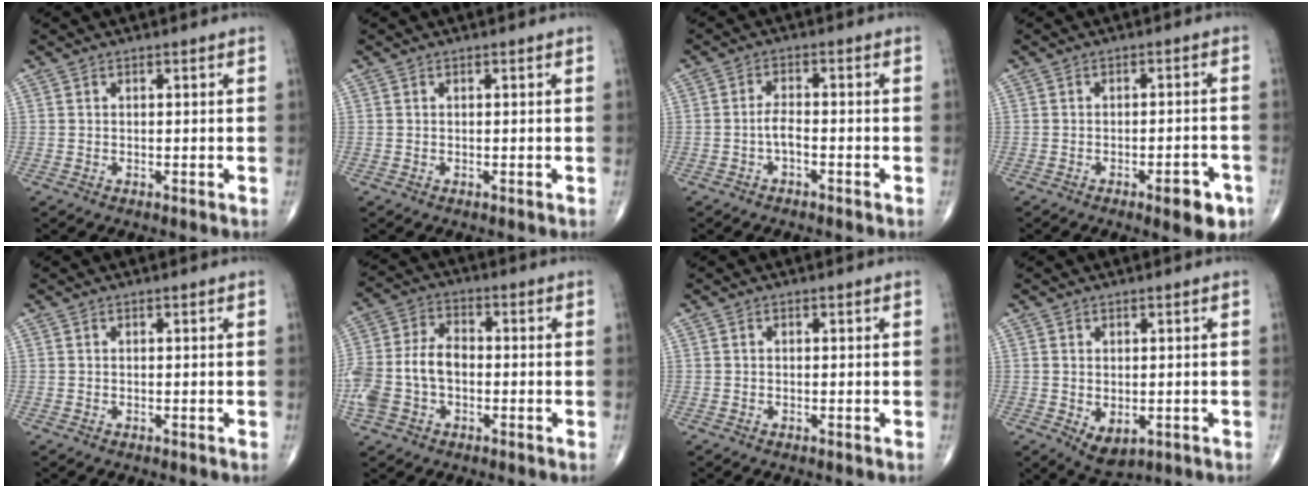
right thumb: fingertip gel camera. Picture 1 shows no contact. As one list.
[{"total": 0.0}, {"total": 2.7, "force": [-1.1, 1.1, 2.1], "torque": [-0.039, 0.014, -0.024]}, {"total": 6.5, "force": [-3.4, 2.3, 5.1], "torque": [-0.051, 0.017, -0.039]}, {"total": 0.0}, {"total": 12.0, "force": [-2.1, 8.1, 8.6], "torque": [-0.184, 0.035, -0.045]}, {"total": 0.0}, {"total": 4.9, "force": [-1.1, 3.1, 3.6], "torque": [-0.053, -0.008, -0.002]}]